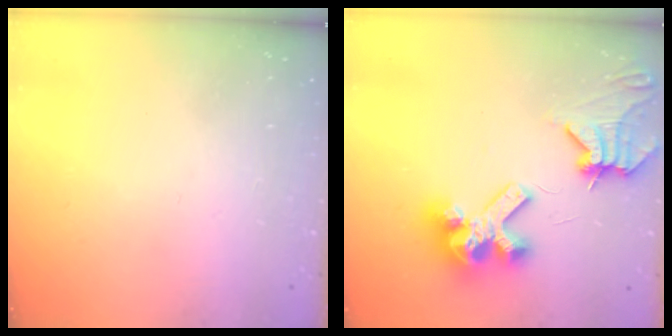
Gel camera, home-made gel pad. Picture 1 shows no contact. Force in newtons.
{"total": 11.5, "press": 11.4, "slide": 1.5}